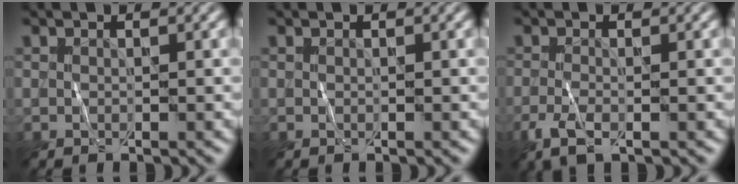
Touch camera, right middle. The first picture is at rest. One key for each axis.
{"total": 0.0}
{"total": 2.6, "fx": -1.2, "fy": 1.0, "fz": 2.2, "tx": -0.052, "ty": -0.006, "tz": -0.028}